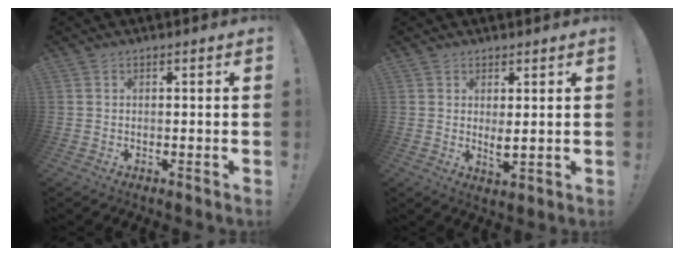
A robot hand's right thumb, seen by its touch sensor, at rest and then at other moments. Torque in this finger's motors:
{"motor_torque": [0.46, 0.40, 0.08, 0.30, -0.01]}